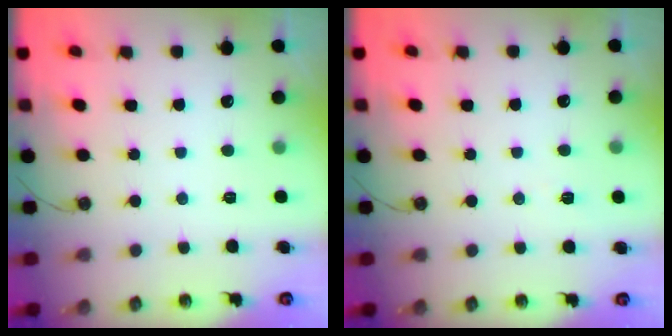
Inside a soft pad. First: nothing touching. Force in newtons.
{"total": 2.3, "press": 1.3, "slide": 1.9}